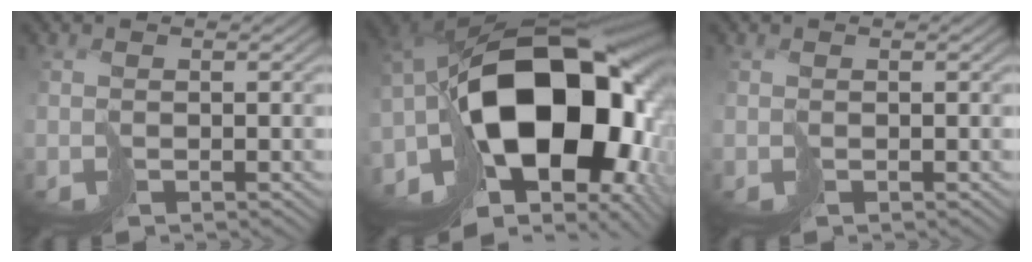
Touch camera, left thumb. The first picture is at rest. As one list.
[{"total": 21.1, "force": [-4.3, 12.5, 16.4], "torque": [-0.289, -0.044, -0.045]}, {"total": 0.0}]